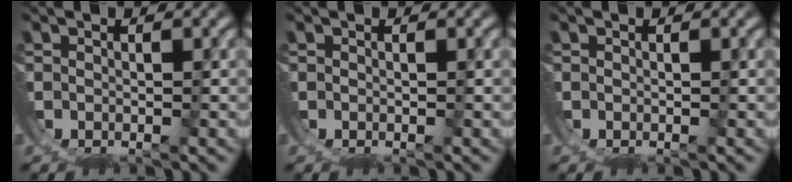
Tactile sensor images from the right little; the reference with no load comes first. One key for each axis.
{"total": 0.0}
{"total": 0.0}